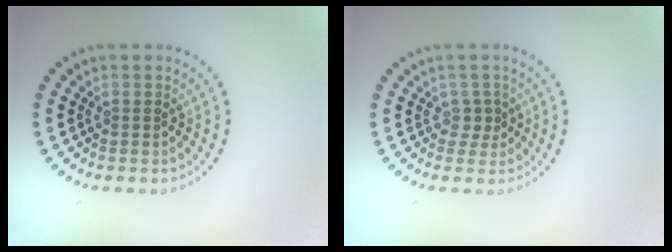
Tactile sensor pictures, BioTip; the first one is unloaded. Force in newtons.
{"total": 1.2, "press": 0.9, "slide": 0.8}